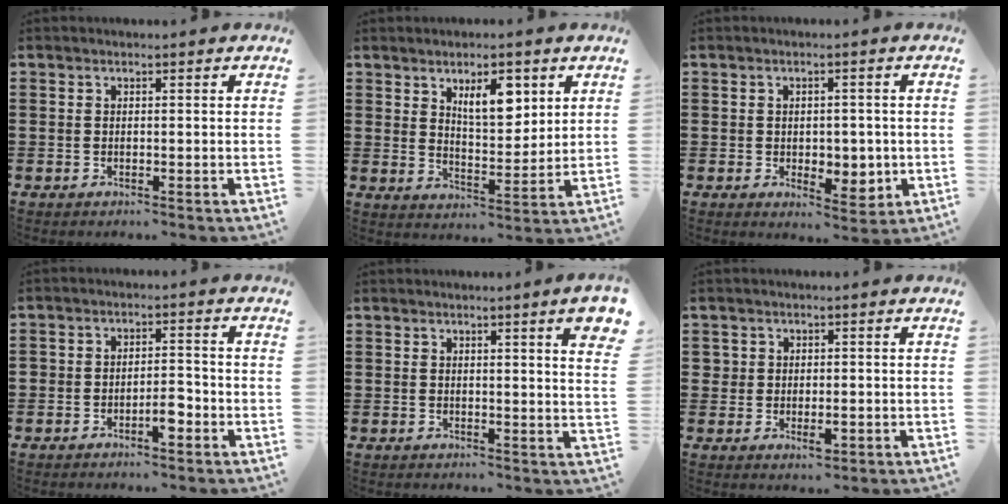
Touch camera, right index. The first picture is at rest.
{"total": 7.0, "force": [3.6, 3.2, 5.1], "torque": [-0.078, -0.002, 0.056]}
{"total": 3.8, "force": [-0.3, 2.8, 2.4], "torque": [-0.035, 0.001, -0.009]}
{"total": 3.6, "force": [-2.1, 1.6, 2.4], "torque": [-0.042, 0.008, -0.041]}
{"total": 3.9, "force": [2.0, -0.1, 3.4], "torque": [-0.059, -0.004, 0.032]}
{"total": 2.1, "force": [0.0, 1.8, 1.0], "torque": [-0.024, 0.006, -0.001]}